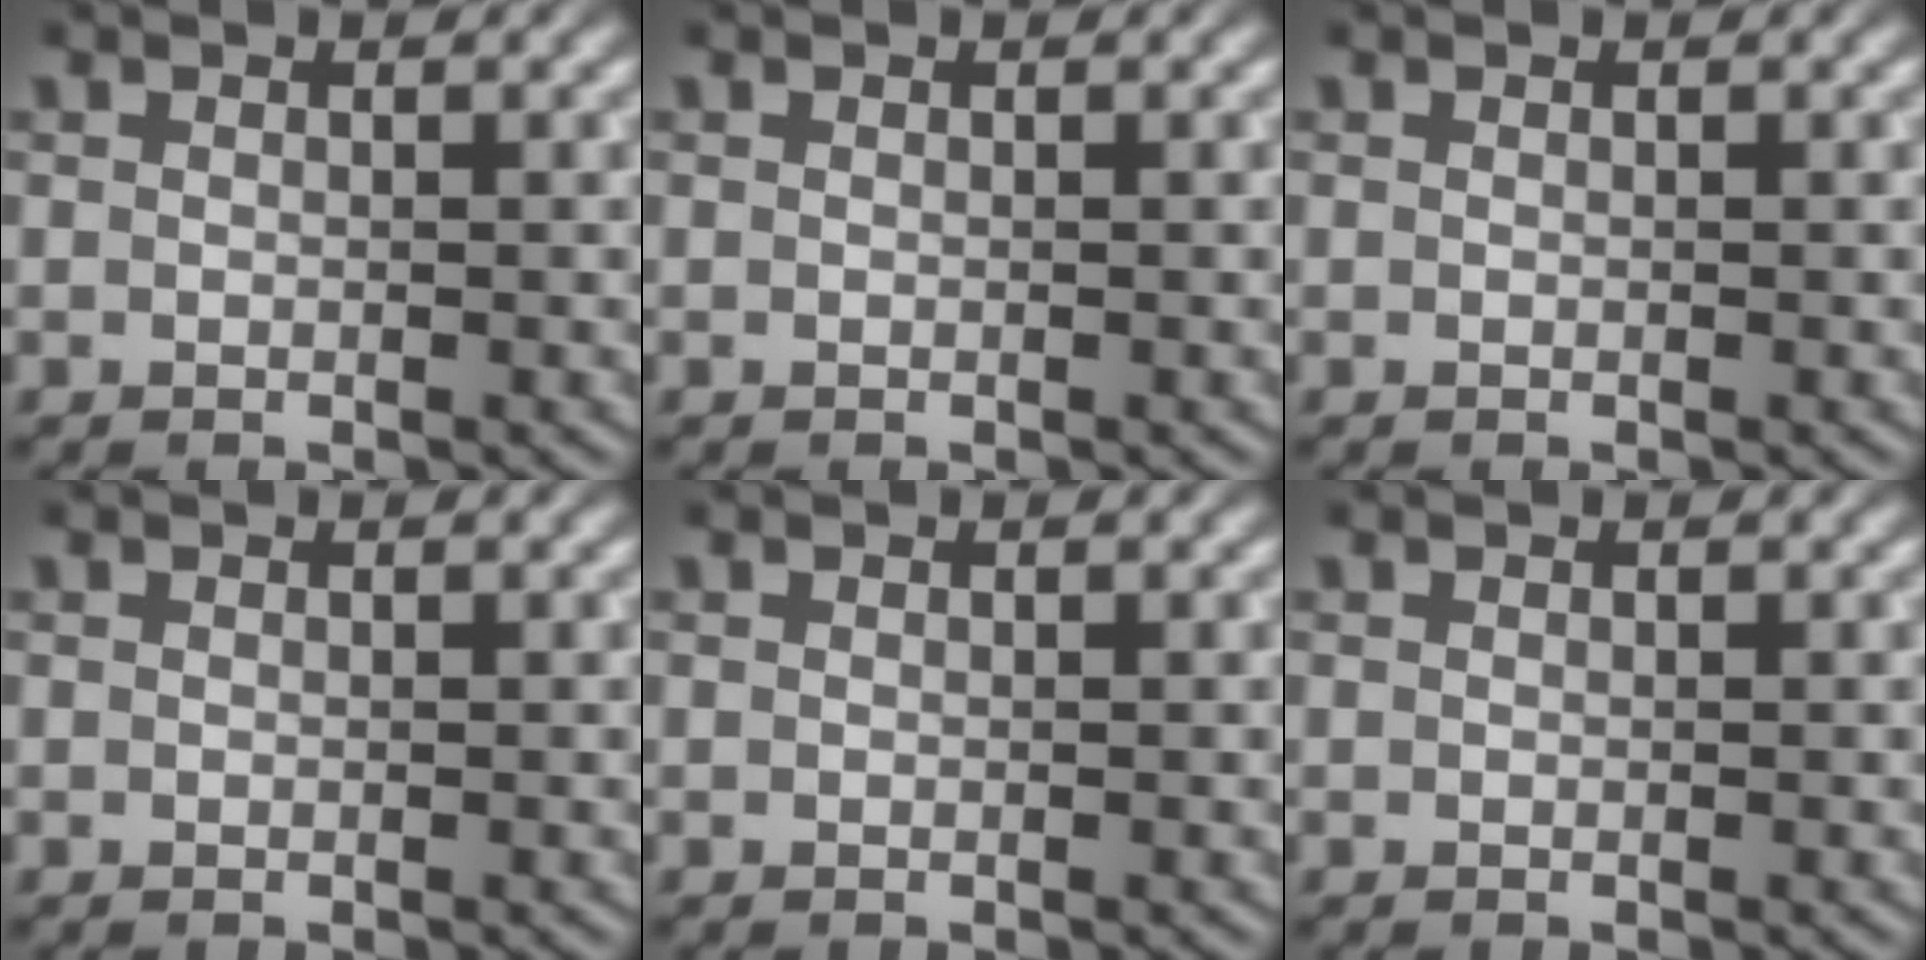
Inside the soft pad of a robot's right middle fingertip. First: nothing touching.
{"total": 0.0}
{"total": 0.0}
{"total": 0.0}
{"total": 0.0}
{"total": 0.0}